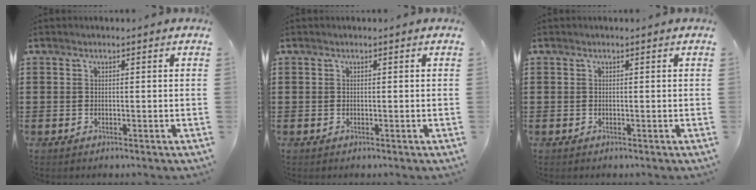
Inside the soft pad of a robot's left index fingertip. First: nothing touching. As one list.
[{"total": 0.0}, {"total": 0.0}]